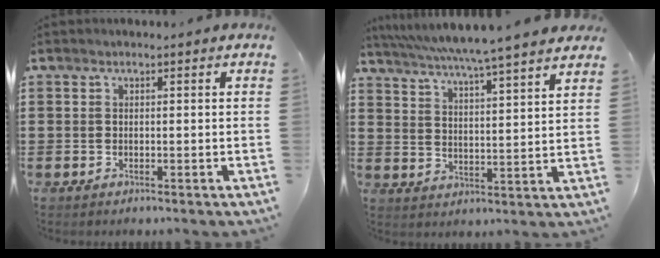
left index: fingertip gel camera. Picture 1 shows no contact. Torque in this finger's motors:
{"motor_torque": [0.54, 0.34, 1.05, 0.21]}